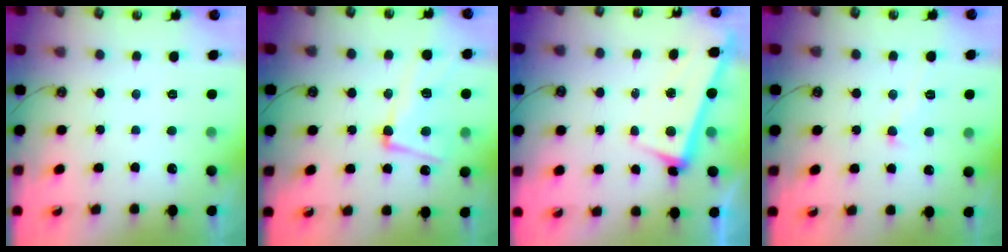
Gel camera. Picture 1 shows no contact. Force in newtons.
{"total": 7.3, "press": 7.1, "slide": 1.8}
{"total": 3.3, "press": 3.2, "slide": 1.0}
{"total": 0.0}